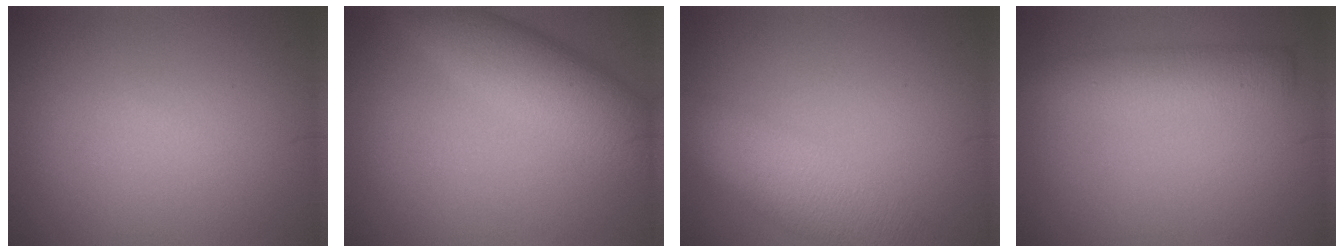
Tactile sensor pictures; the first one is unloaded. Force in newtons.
{"total": 5.6, "press": 5.6, "slide": 0.1}
{"total": 6.6, "press": 6.6, "slide": 0.3}
{"total": 3.3, "press": 3.3, "slide": 0.1}